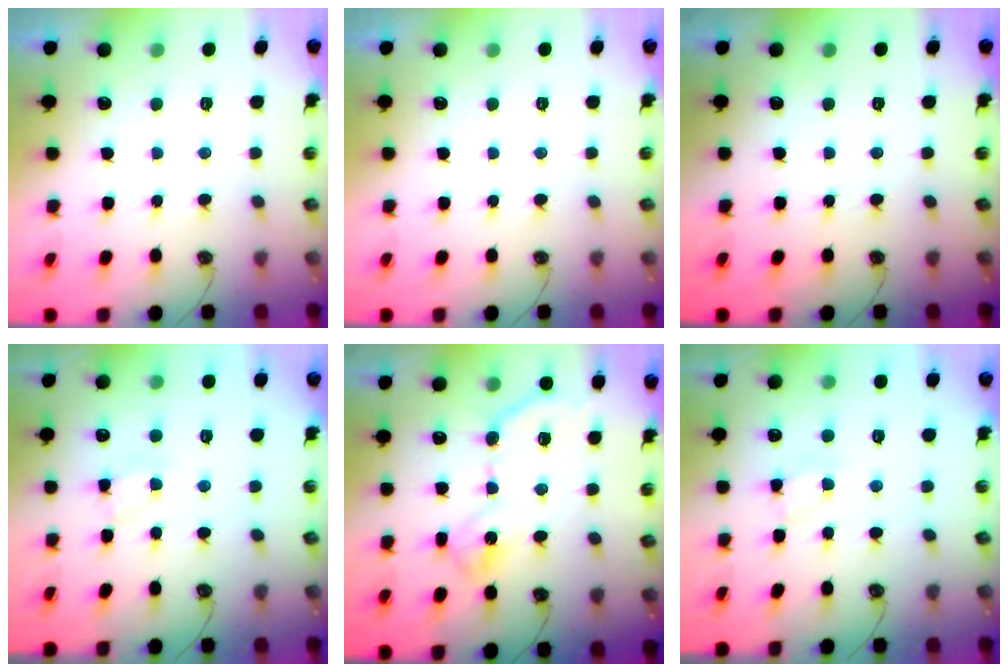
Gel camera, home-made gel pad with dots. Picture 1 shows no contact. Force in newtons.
{"total": 0.0}
{"total": 0.0}
{"total": 3.1, "press": 3.0, "slide": 0.5}
{"total": 11.8, "press": 11.8, "slide": 0.2}
{"total": 3.1, "press": 3.0, "slide": 0.5}